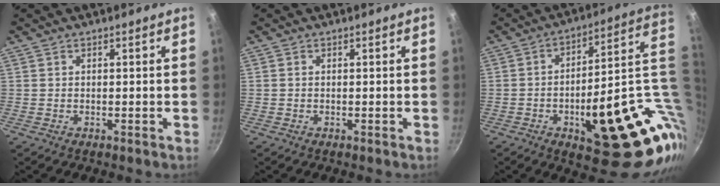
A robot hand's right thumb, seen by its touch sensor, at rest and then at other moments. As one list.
[{"total": 0.0}, {"total": 29.3, "force": [-0.5, 11.9, 26.7], "torque": [-0.316, -0.002, 0.014]}]